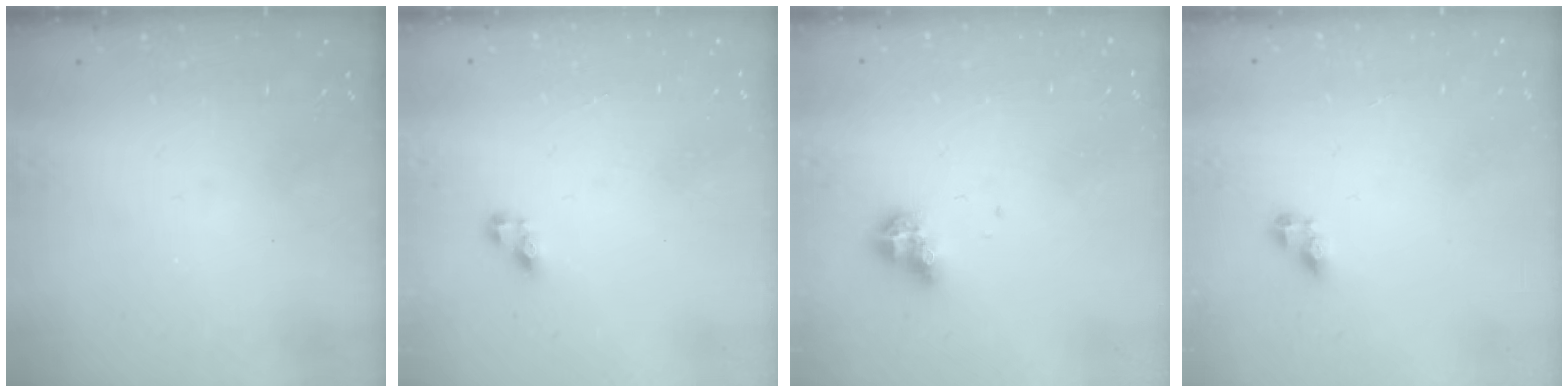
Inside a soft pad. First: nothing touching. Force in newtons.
{"total": 3.8, "press": 3.7, "slide": 0.4}
{"total": 7.0, "press": 7.0, "slide": 0.9}
{"total": 3.0, "press": 3.0, "slide": 0.3}